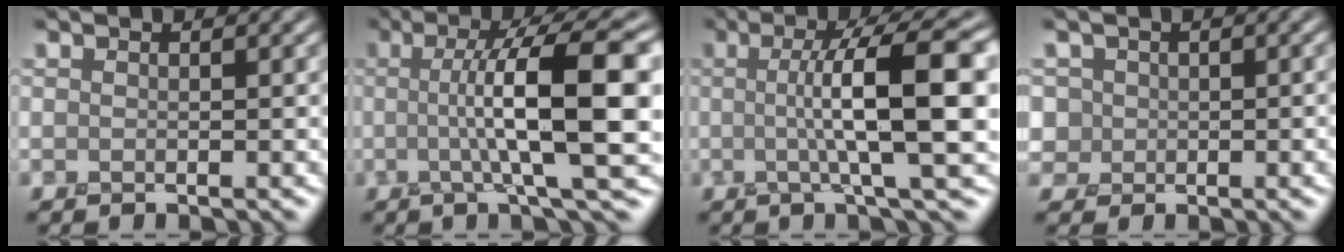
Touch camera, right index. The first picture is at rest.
{"total": 11.0, "force": [0.5, 2.1, 10.7], "torque": [-0.135, 0.012, 0.005]}
{"total": 9.8, "force": [0.7, 1.9, 9.6], "torque": [-0.124, 0.009, 0.007]}
{"total": 3.5, "force": [0.7, 3.2, 1.4], "torque": [-0.010, 0.020, -0.007]}